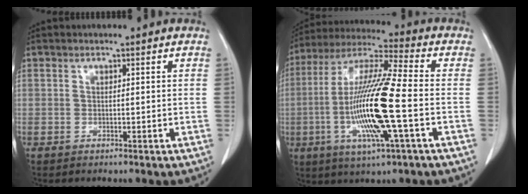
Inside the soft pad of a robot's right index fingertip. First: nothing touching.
{"total": 17.5, "force": [-3.7, 0.8, 17.1], "torque": [-0.348, -0.011, -0.075]}